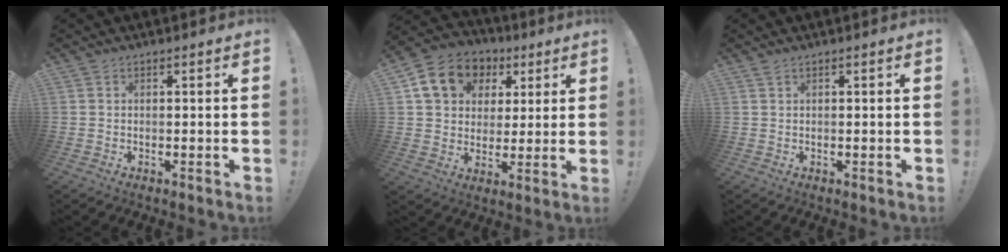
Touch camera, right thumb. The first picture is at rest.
{"total": 14.3, "force": [5.9, 11.4, 6.3], "torque": [-0.085, -0.019, 0.119]}
{"total": 0.8, "force": [0.7, 0.0, 0.2], "torque": [0.002, -0.002, 0.011]}